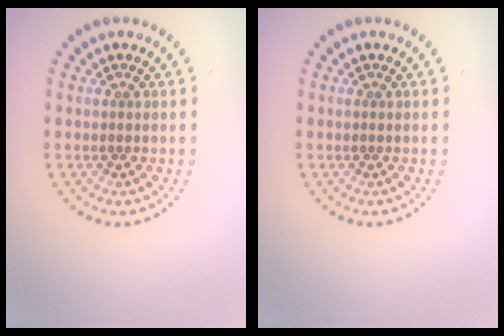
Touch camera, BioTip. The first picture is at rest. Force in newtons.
{"total": 0.0}